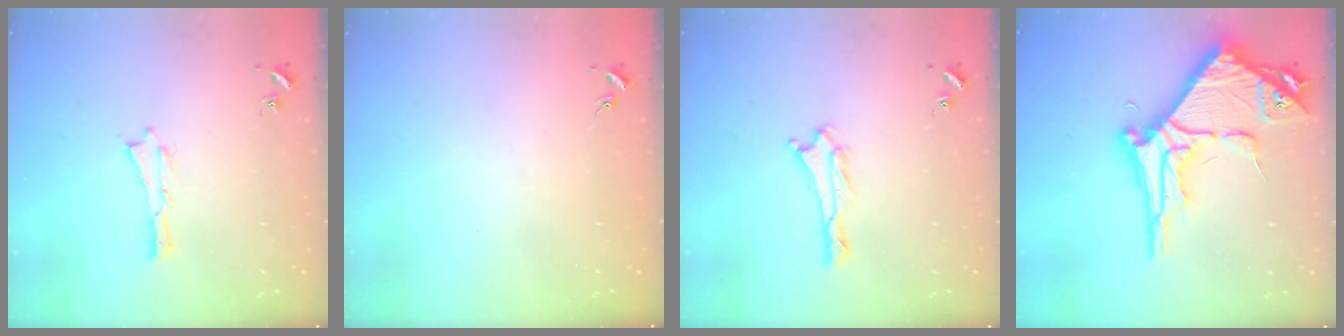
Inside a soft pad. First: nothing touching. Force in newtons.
{"total": 0.0}
{"total": 1.4, "press": 1.4, "slide": 0.2}
{"total": 11.0, "press": 10.9, "slide": 1.2}